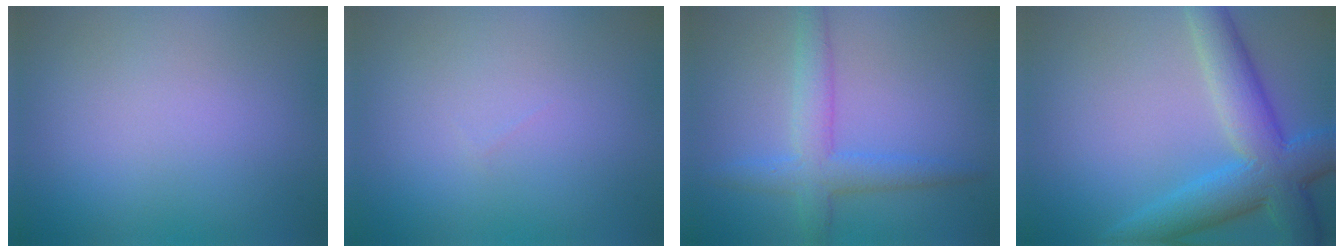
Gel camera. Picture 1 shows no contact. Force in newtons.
{"total": 0.0}
{"total": 3.9, "press": 3.9, "slide": 0.0}
{"total": 8.2, "press": 8.1, "slide": 0.6}